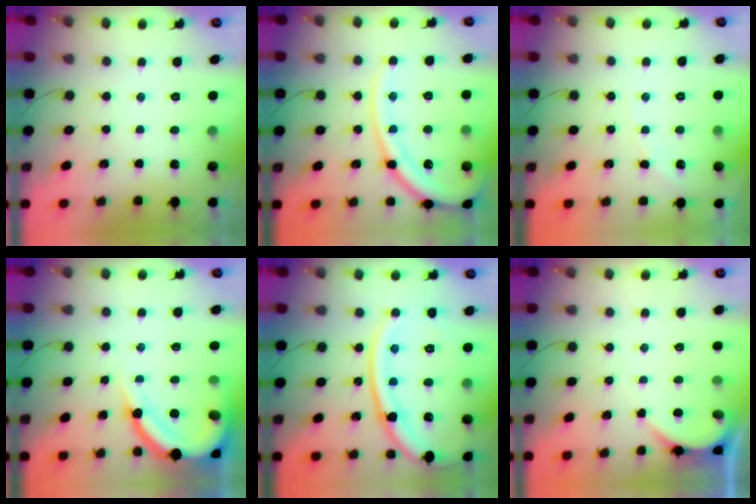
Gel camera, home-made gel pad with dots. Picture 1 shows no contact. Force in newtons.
{"total": 16.2, "press": 16.2, "slide": 1.7}
{"total": 3.5, "press": 3.5, "slide": 0.5}
{"total": 13.3, "press": 13.3, "slide": 1.3}
{"total": 18.3, "press": 18.2, "slide": 2.0}
{"total": 2.3, "press": 2.3, "slide": 0.2}